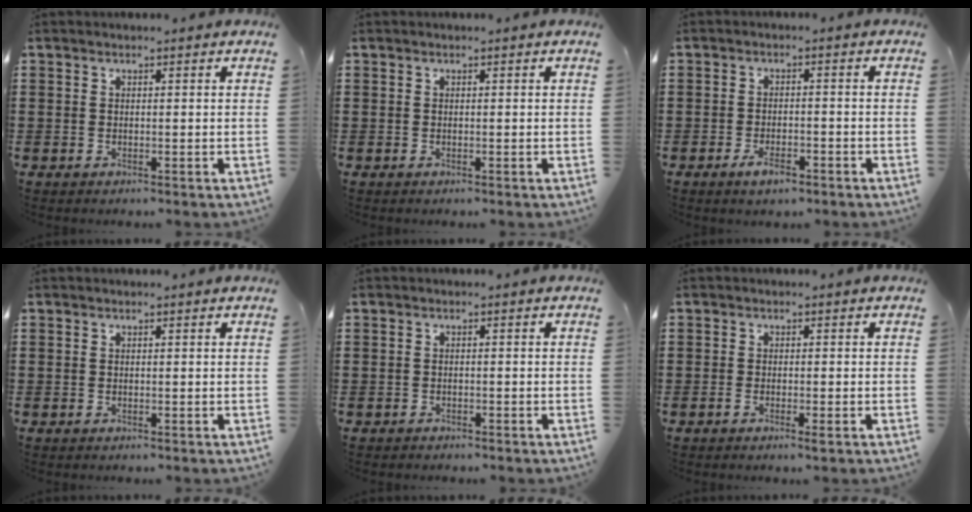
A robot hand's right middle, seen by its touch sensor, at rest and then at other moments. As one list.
[{"total": 0.0}, {"total": 3.0, "force": [-1.9, 1.1, 2.1], "torque": [-0.043, -0.001, -0.037]}, {"total": 0.0}, {"total": 0.7, "force": [-0.7, 0.2, -0.1], "torque": [-0.001, 0.001, -0.016]}, {"total": 1.1, "force": [-0.5, 0.2, 0.9], "torque": [-0.017, -0.003, -0.008]}]